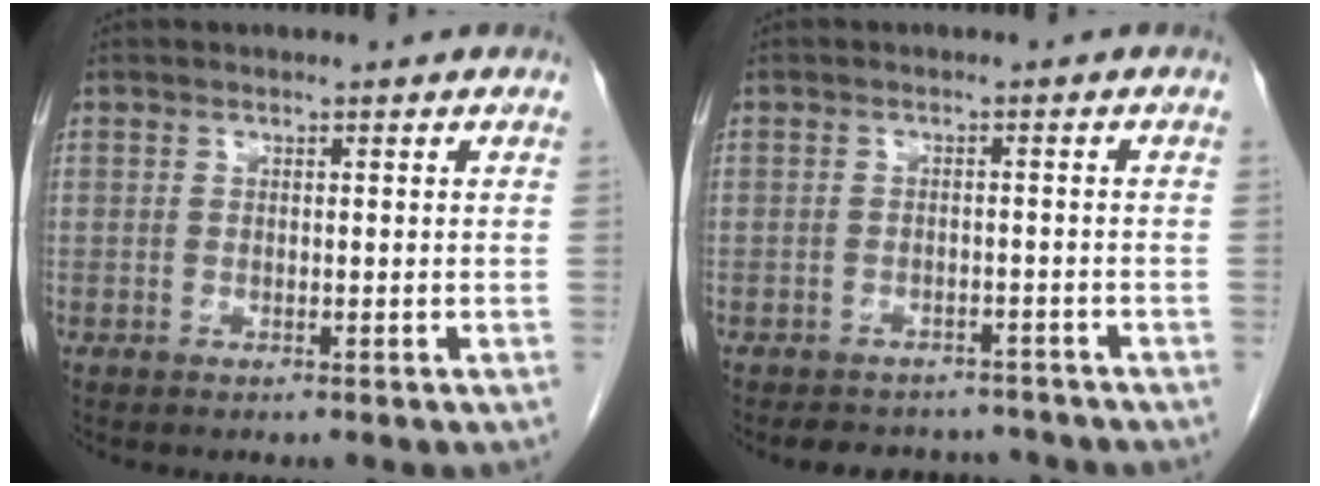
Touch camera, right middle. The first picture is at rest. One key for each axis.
{"total": 7.0, "fx": -6.4, "fy": 2.5, "fz": 1.1, "tx": -0.008, "ty": 0.007, "tz": -0.078}